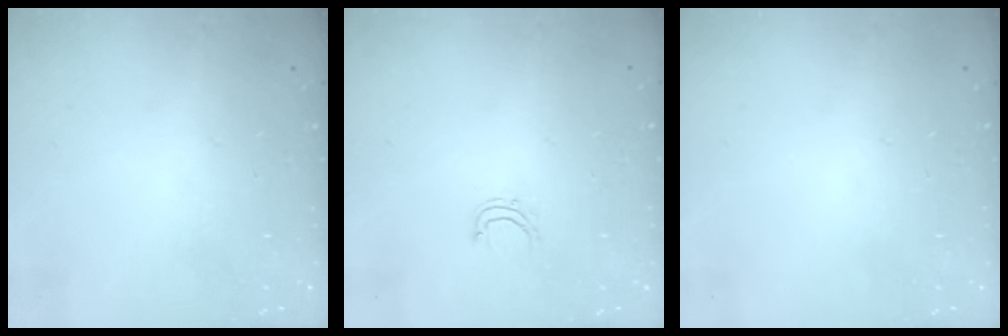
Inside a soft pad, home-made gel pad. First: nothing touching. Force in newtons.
{"total": 4.7, "press": 4.7, "slide": 0.3}
{"total": 0.0}